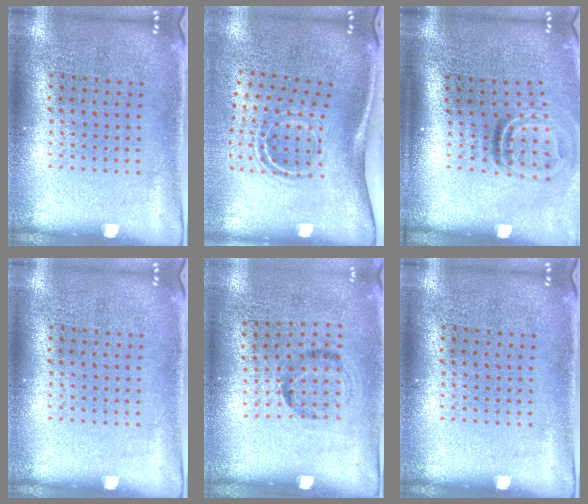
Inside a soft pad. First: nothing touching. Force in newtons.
{"total": 2.0, "press": 1.2, "slide": 1.7}
{"total": 1.9, "press": 1.1, "slide": 1.6}
{"total": 0.0}
{"total": 1.2, "press": 0.8, "slide": 0.9}
{"total": 0.0}